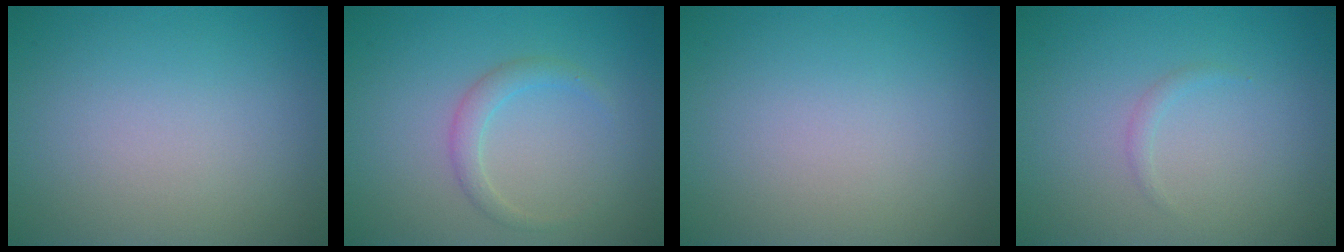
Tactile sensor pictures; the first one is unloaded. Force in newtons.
{"total": 1.7, "press": 1.7, "slide": 0.1}
{"total": 0.0}
{"total": 0.7, "press": 0.7, "slide": 0.1}